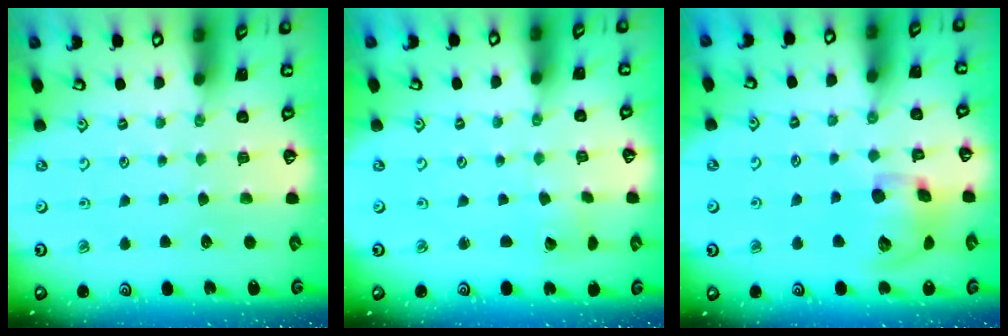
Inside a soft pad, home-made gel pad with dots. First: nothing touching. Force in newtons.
{"total": 2.1, "press": 2.1, "slide": 0.1}
{"total": 14.4, "press": 14.2, "slide": 2.2}